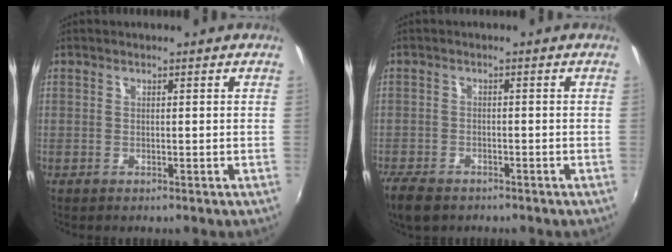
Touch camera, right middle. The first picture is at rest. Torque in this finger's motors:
{"motor_torque": [0.71, -0.55, 0.22, 0.06]}